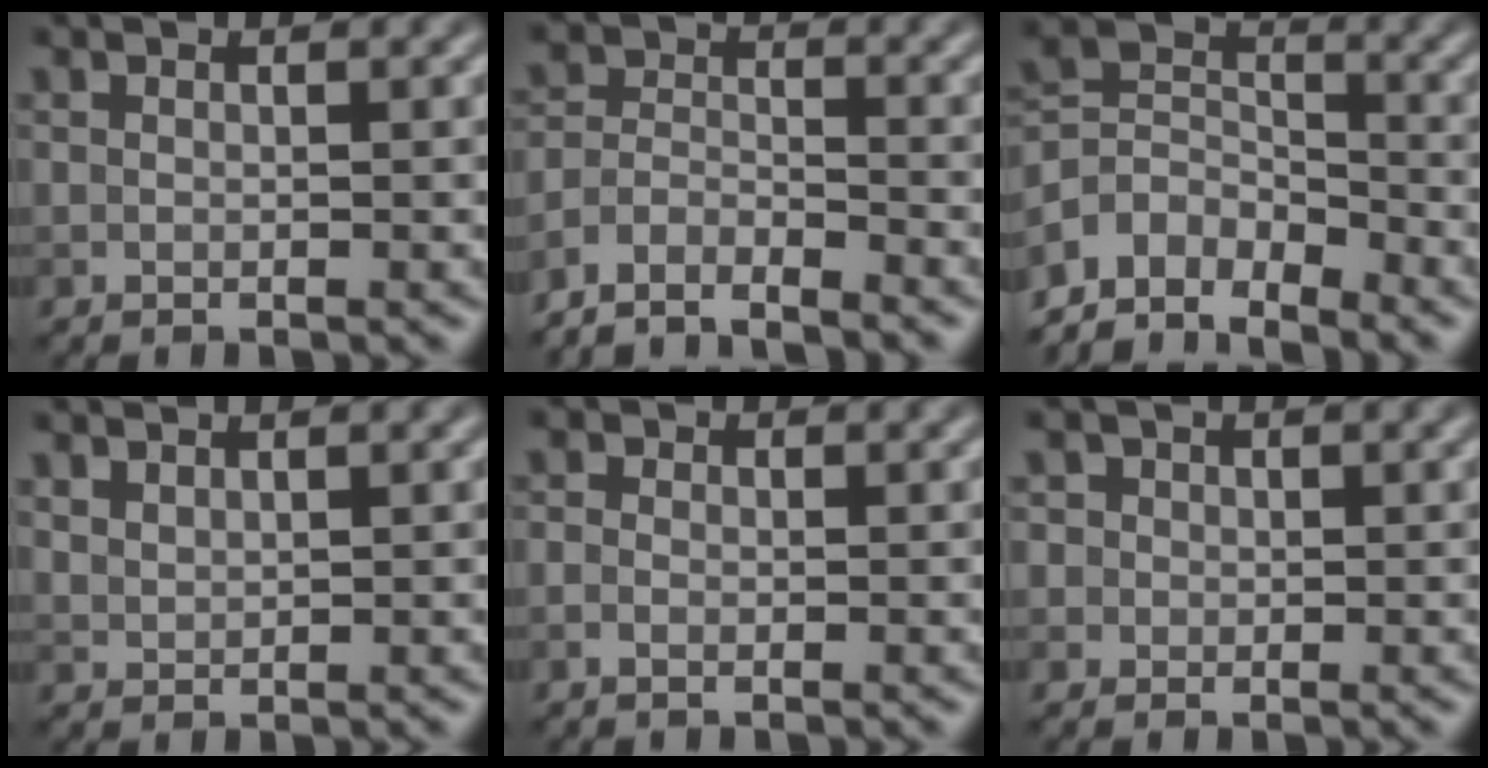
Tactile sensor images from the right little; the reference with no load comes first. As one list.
[{"total": 4.2, "force": [-3.9, 0.8, 1.1], "torque": [-0.021, -0.003, -0.083]}, {"total": 6.4, "force": [-5.0, 3.2, 2.5], "torque": [-0.044, 0.001, -0.106]}, {"total": 1.1, "force": [0.9, 0.4, 0.3], "torque": [-0.011, -0.001, 0.023]}, {"total": 1.2, "force": [-0.5, 0.7, 0.8], "torque": [-0.012, -0.004, -0.010]}, {"total": 2.6, "force": [0.8, 2.4, 0.7], "torque": [0.011, 0.013, -0.007]}]